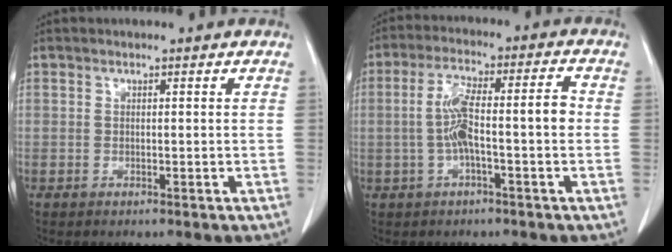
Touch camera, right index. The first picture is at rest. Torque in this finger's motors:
{"motor_torque": [0.36, 0.03, 0.24, 0.10]}